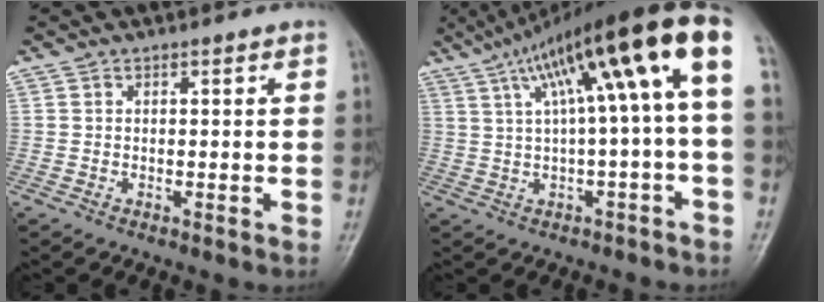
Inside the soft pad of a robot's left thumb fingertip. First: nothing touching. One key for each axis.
{"total": 16.0, "fx": 4.3, "fy": 2.2, "fz": 15.2, "tx": -0.247, "ty": 0.050, "tz": 0.069}